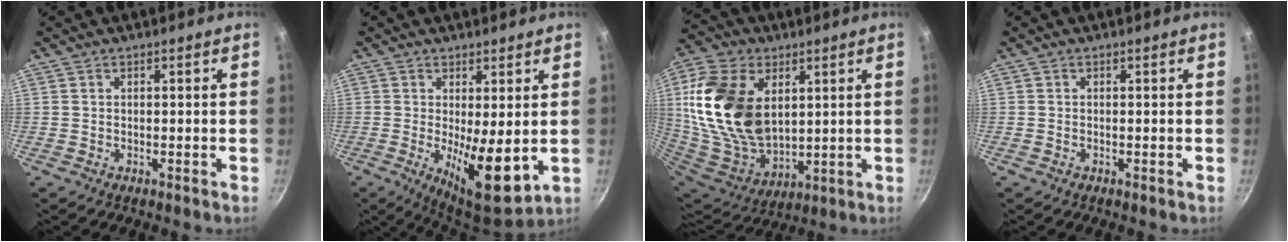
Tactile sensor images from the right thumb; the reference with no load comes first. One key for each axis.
{"total": 10.4, "fx": -0.3, "fy": 3.4, "fz": 9.8, "tx": -0.140, "ty": -0.027, "tz": 0.004}
{"total": 23.0, "fx": 5.6, "fy": 14.8, "fz": 16.7, "tx": -0.307, "ty": -0.025, "tz": 0.116}
{"total": 0.0}